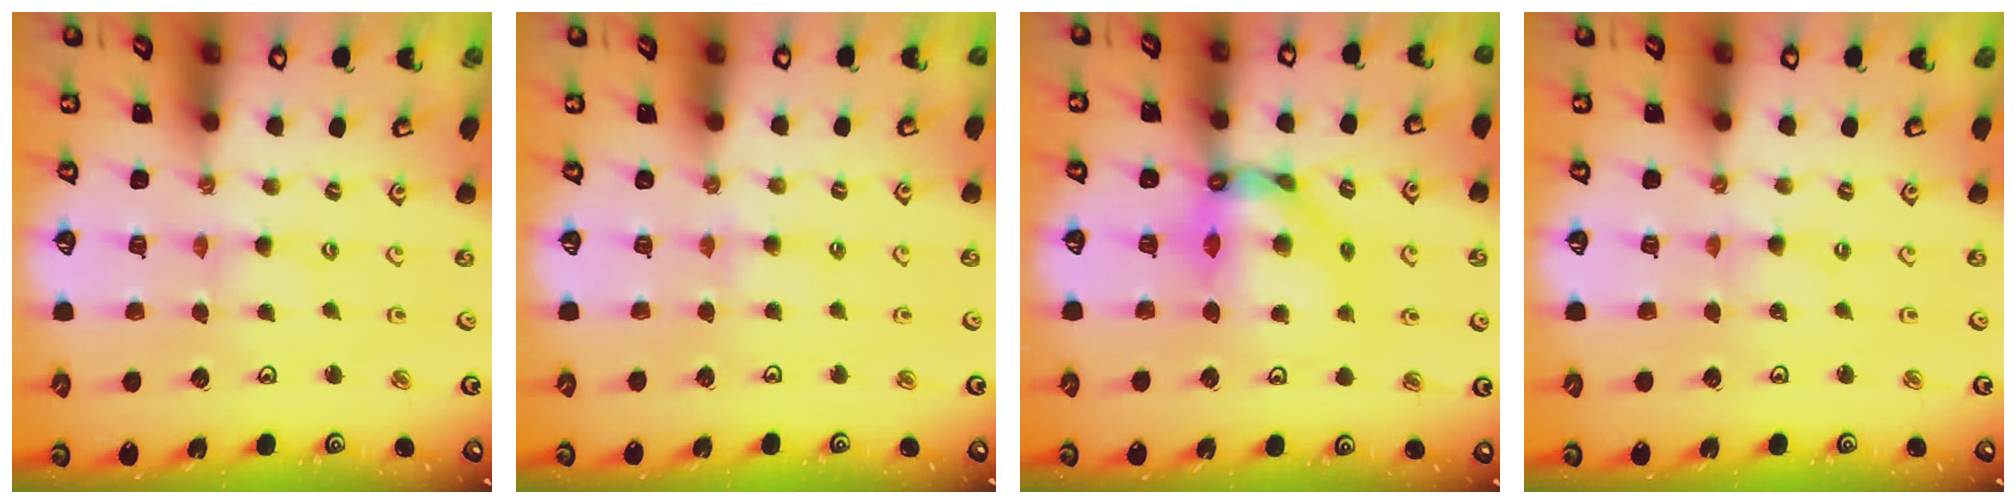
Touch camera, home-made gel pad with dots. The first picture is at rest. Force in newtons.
{"total": 3.0, "press": 3.0, "slide": 0.5}
{"total": 10.7, "press": 10.6, "slide": 1.5}
{"total": 0.0}